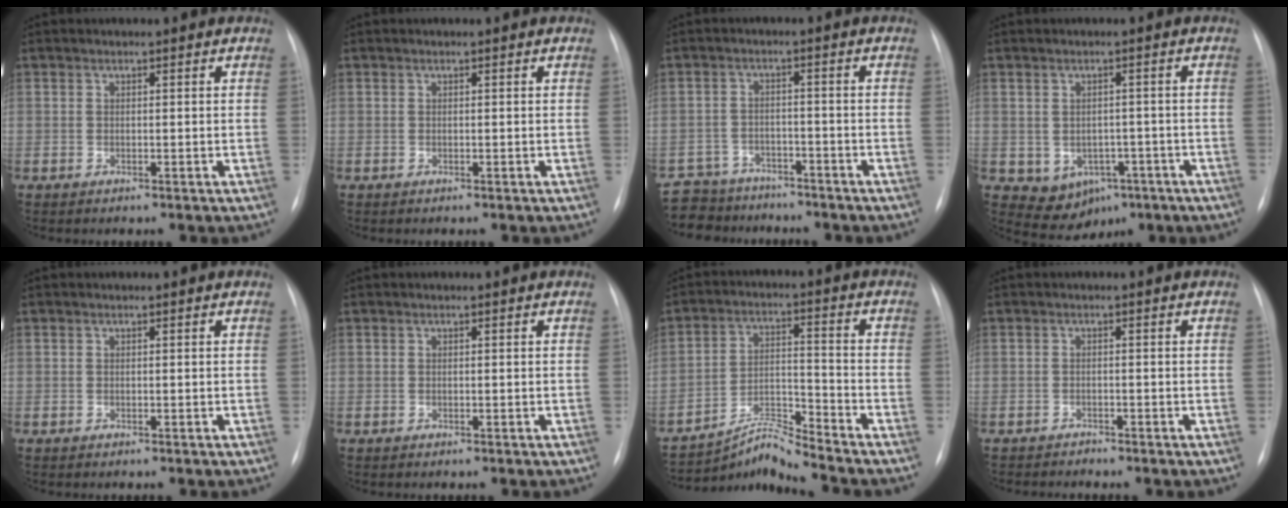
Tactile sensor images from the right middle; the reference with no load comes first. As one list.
[{"total": 0.0}, {"total": 8.8, "force": [-7.7, 4.3, 0.6], "torque": [-0.005, 0.020, -0.109]}, {"total": 6.8, "force": [-2.8, 5.4, 3.0], "torque": [-0.040, 0.019, -0.022]}, {"total": 0.0}, {"total": 0.0}, {"total": 7.2, "force": [-6.8, -2.2, 0.5], "torque": [-0.022, 0.007, -0.122]}, {"total": 1.2, "force": [-1.1, 0.2, -0.2], "torque": [0.011, -0.002, -0.017]}]